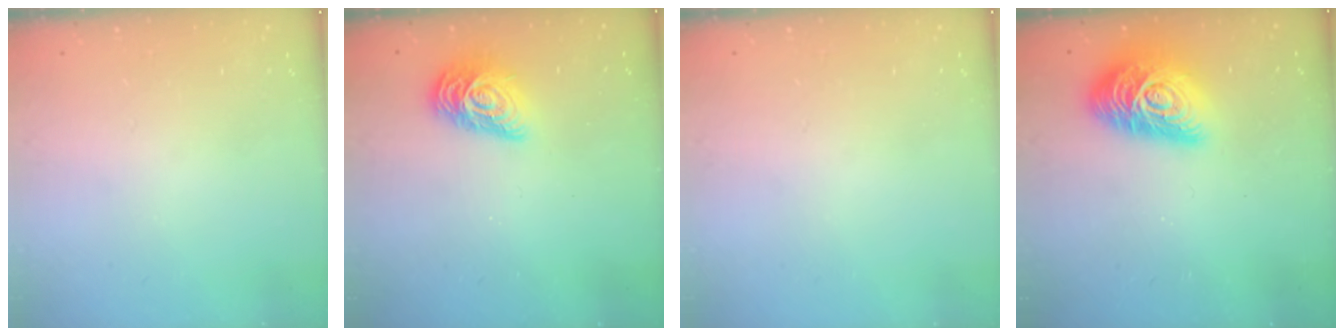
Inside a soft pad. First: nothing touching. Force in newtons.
{"total": 11.7, "press": 11.6, "slide": 1.0}
{"total": 0.0}
{"total": 17.0, "press": 17.0, "slide": 0.7}